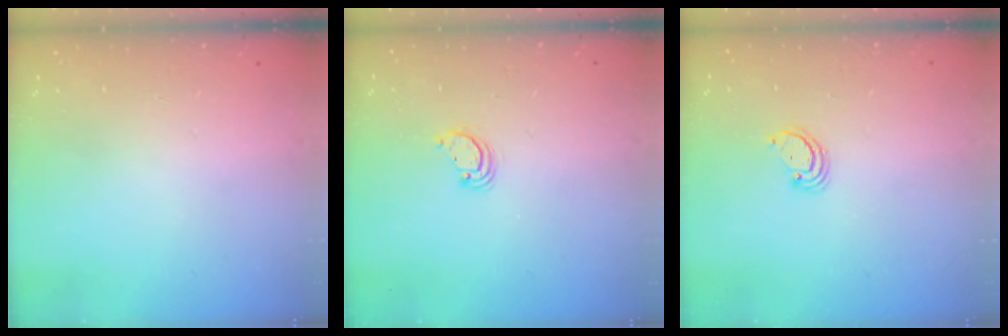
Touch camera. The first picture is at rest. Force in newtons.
{"total": 3.5, "press": 3.5, "slide": 0.3}
{"total": 2.4, "press": 2.4, "slide": 0.2}